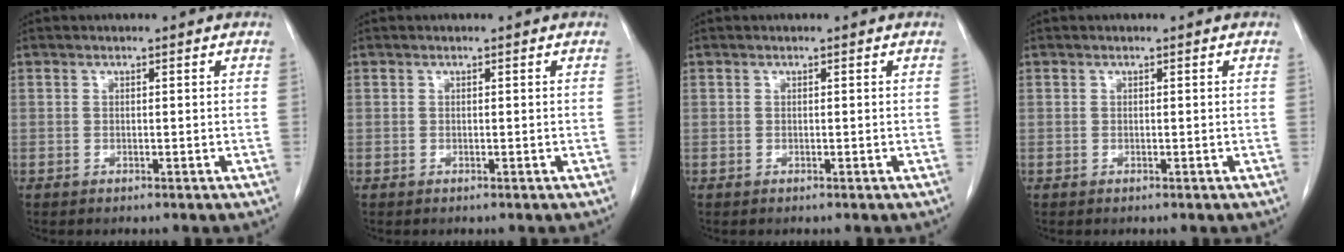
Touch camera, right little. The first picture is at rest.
{"total": 0.0}
{"total": 0.0}
{"total": 0.0}